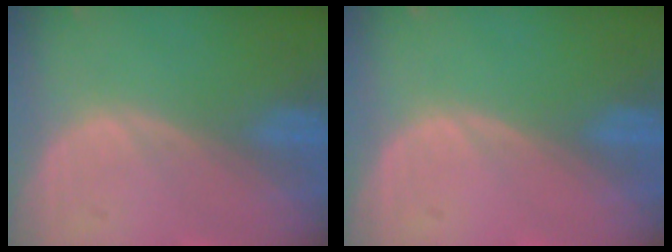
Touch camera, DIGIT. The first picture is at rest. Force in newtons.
{"total": 0.0}